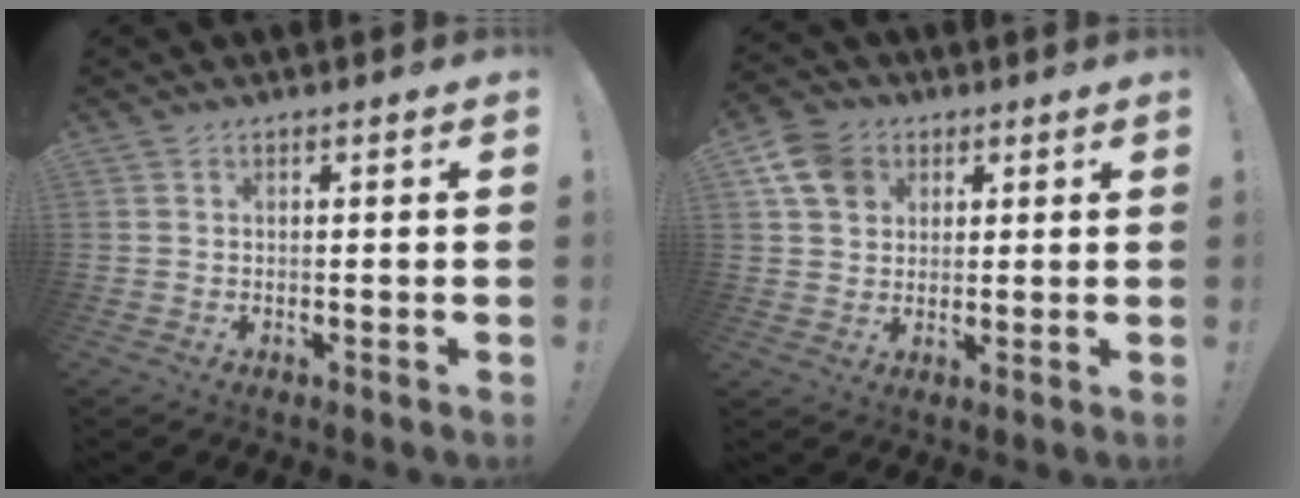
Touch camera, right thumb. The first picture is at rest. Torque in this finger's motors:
{"motor_torque": [1.11, 0.61, 0.23, -0.31, -0.22]}